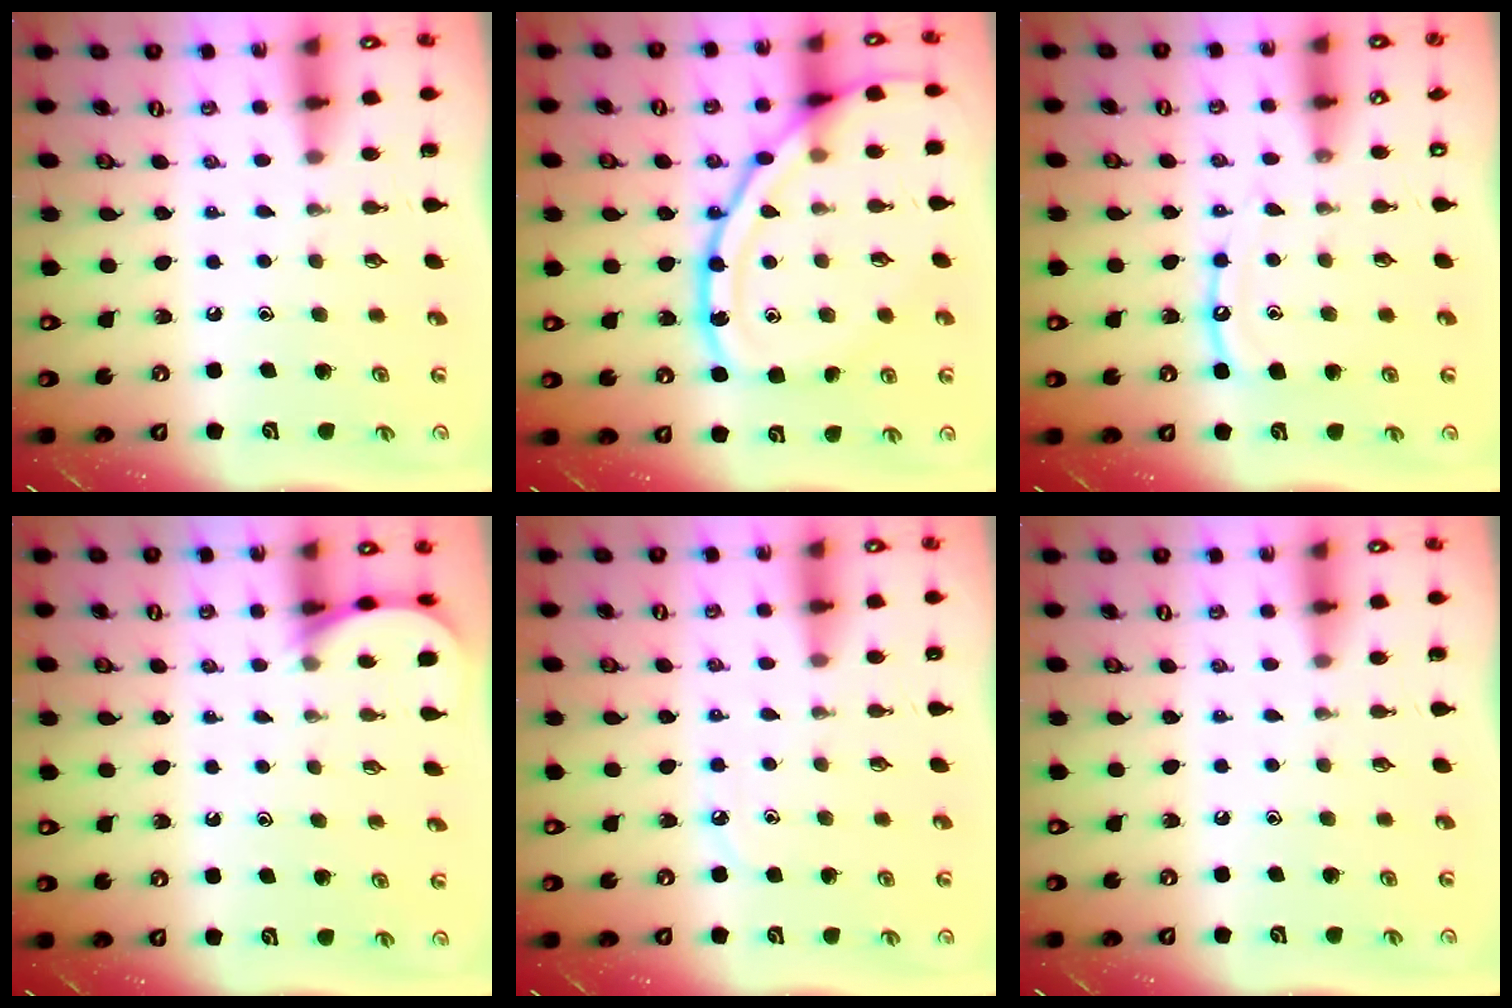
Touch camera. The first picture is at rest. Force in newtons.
{"total": 18.1, "press": 18.1, "slide": 1.0}
{"total": 9.2, "press": 9.2, "slide": 0.8}
{"total": 4.5, "press": 4.5, "slide": 0.4}
{"total": 3.7, "press": 3.6, "slide": 0.5}
{"total": 0.0}